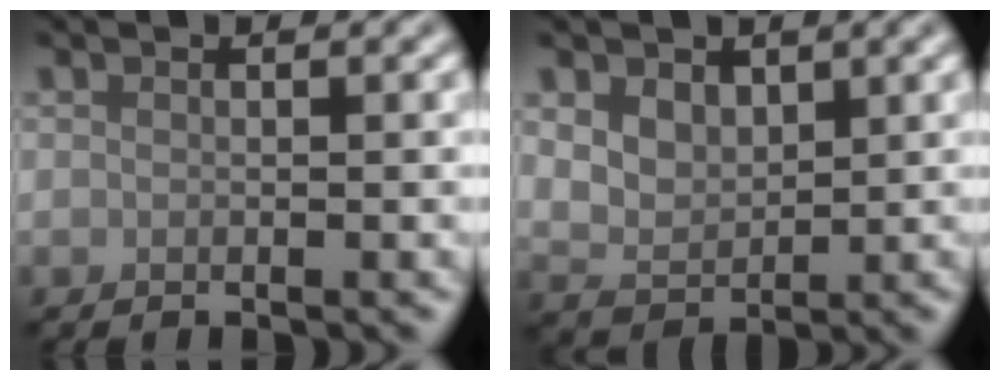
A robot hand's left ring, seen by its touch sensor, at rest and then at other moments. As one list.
[{"total": 3.0, "force": [1.3, 2.2, 1.7], "torque": [-0.035, -0.006, 0.025]}]